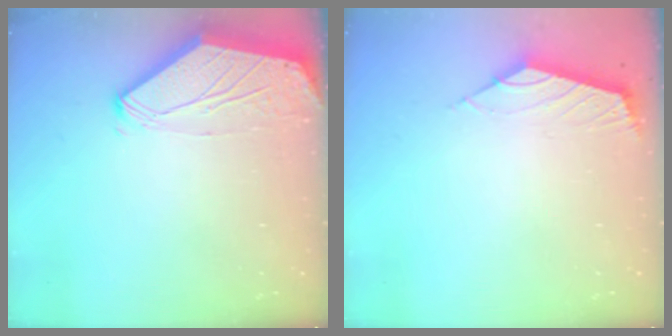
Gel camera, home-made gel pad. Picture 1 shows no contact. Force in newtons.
{"total": 2.4, "press": 2.4, "slide": 0.6}